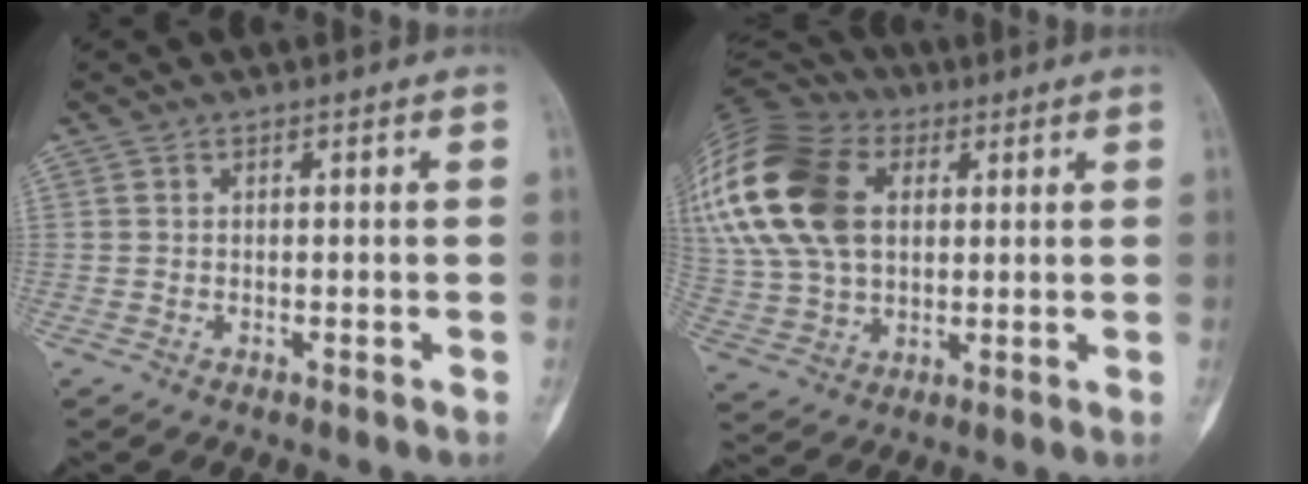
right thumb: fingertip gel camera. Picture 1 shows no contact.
{"total": 28.4, "force": [8.0, 19.2, 19.4], "torque": [-0.454, 0.042, 0.155]}